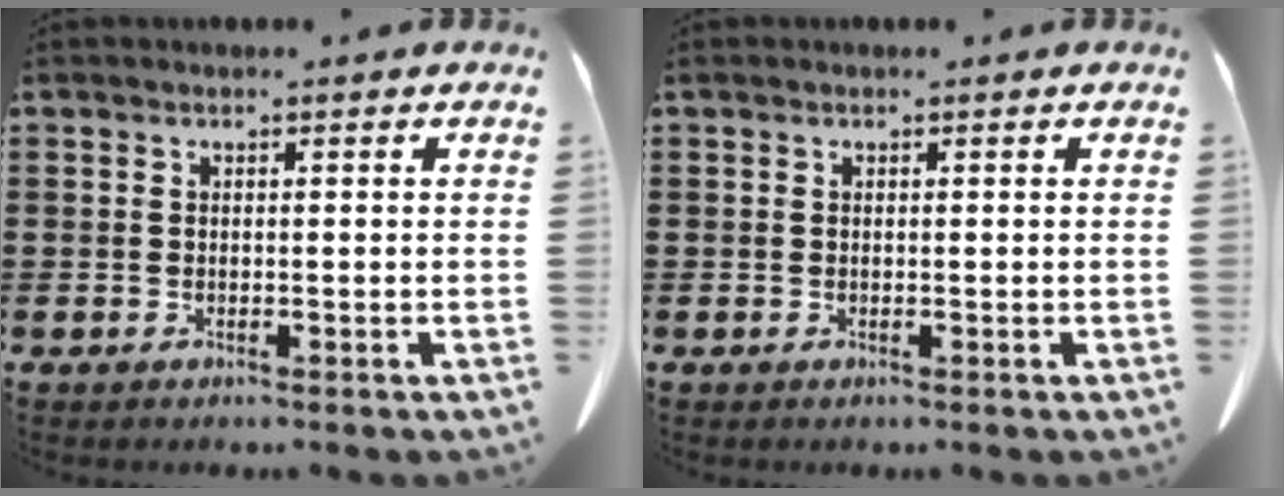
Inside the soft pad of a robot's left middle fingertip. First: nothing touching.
{"total": 0.0}